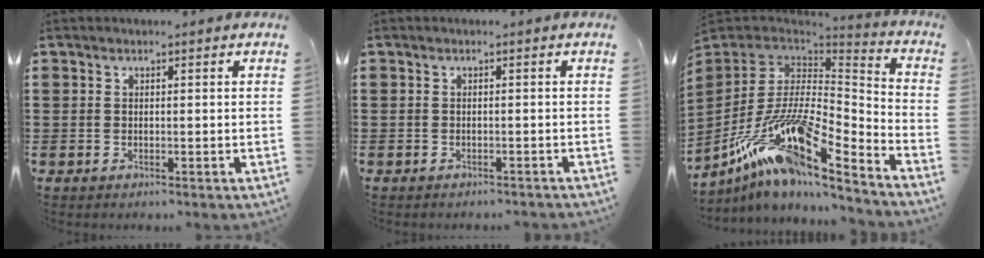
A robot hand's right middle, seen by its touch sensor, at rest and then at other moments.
{"total": 0.7, "force": [-0.7, 0.1, 0.1], "torque": [-0.003, 0.000, -0.014]}
{"total": 16.2, "force": [-9.5, 4.9, 12.2], "torque": [-0.261, 0.009, -0.187]}